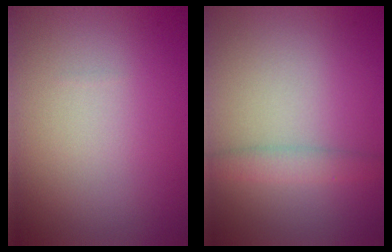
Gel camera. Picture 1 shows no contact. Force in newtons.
{"total": 1.9, "press": 1.9, "slide": 0.1}